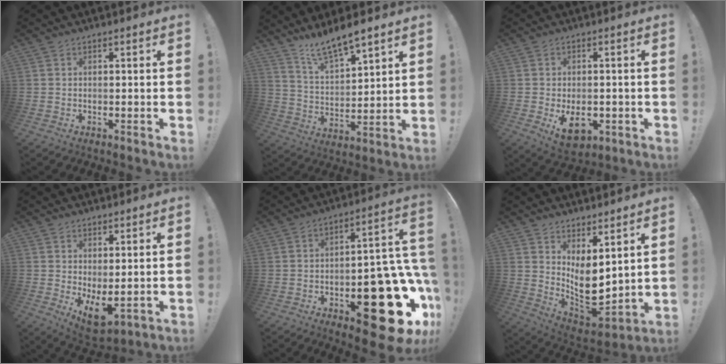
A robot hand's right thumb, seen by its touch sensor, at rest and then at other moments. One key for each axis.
{"total": 10.1, "fx": 9.2, "fy": 1.7, "fz": 3.9, "tx": -0.079, "ty": -0.068, "tz": 0.167}
{"total": 9.0, "fx": -2.3, "fy": 6.1, "fz": 6.2, "tx": -0.082, "ty": 0.001, "tz": -0.034}
{"total": 6.6, "fx": 0.8, "fy": 3.3, "fz": 5.6, "tx": -0.071, "ty": -0.027, "tz": 0.027}
{"total": 26.3, "fx": -9.4, "fy": 12.6, "fz": 21.1, "tx": -0.213, "ty": 0.051, "tz": -0.121}
{"total": 10.5, "fx": 1.7, "fy": 5.9, "fz": 8.5, "tx": -0.116, "ty": -0.045, "tz": 0.045}